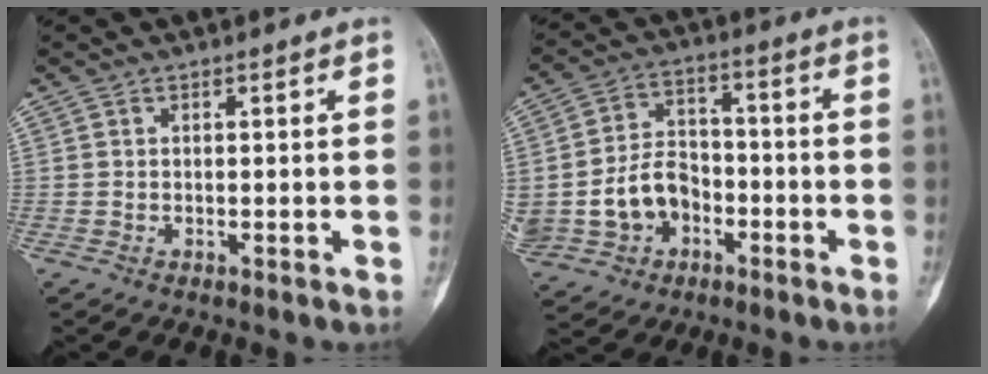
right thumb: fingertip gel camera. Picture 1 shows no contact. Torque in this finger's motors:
{"motor_torque": [0.16, 0.16, 0.87, -0.22, 0.05]}